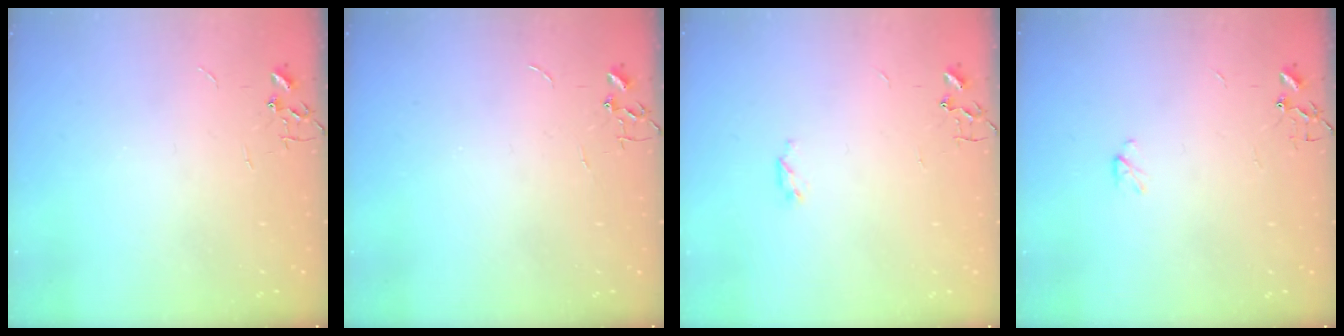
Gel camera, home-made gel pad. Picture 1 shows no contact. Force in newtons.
{"total": 0.0}
{"total": 3.5, "press": 3.4, "slide": 0.5}
{"total": 2.9, "press": 2.9, "slide": 0.5}